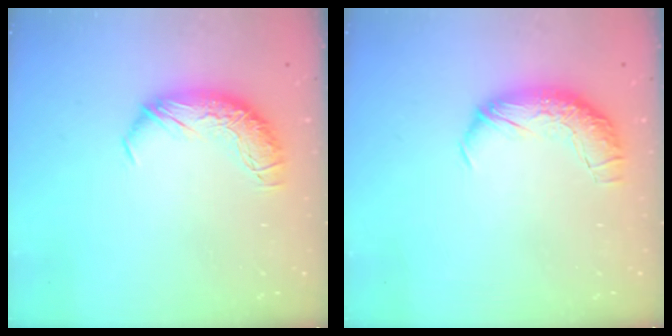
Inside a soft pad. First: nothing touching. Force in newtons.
{"total": 2.4, "press": 1.1, "slide": 2.2}